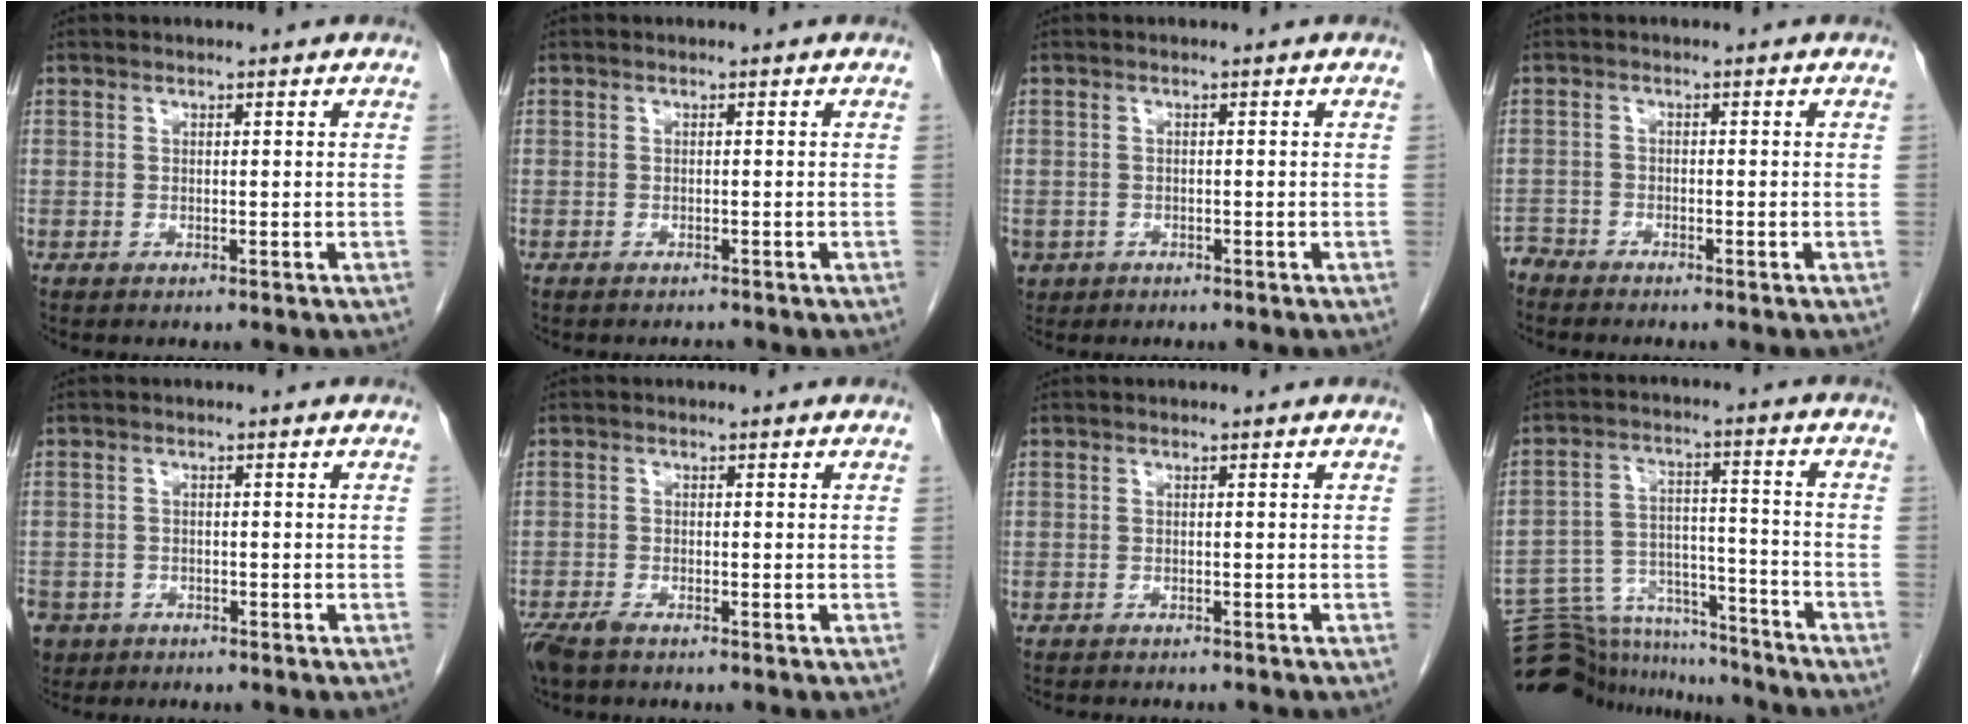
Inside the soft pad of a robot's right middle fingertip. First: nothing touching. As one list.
[{"total": 1.6, "force": [-1.5, 0.4, 0.4], "torque": [-0.006, -0.004, -0.020]}, {"total": 2.5, "force": [-1.4, 2.1, 0.4], "torque": [-0.011, 0.001, -0.021]}, {"total": 2.5, "force": [-2.4, 0.4, -0.4], "torque": [0.009, -0.008, -0.049]}, {"total": 6.7, "force": [-3.9, 5.1, 1.7], "torque": [-0.052, -0.002, -0.064]}, {"total": 3.6, "force": [-2.8, 1.1, 2.1], "torque": [-0.045, -0.009, -0.049]}, {"total": 3.6, "force": [-3.3, 1.0, 1.2], "torque": [-0.015, -0.004, -0.040]}, {"total": 16.1, "force": [-15.6, 3.4, 2.1], "torque": [-0.045, 0.037, -0.240]}]